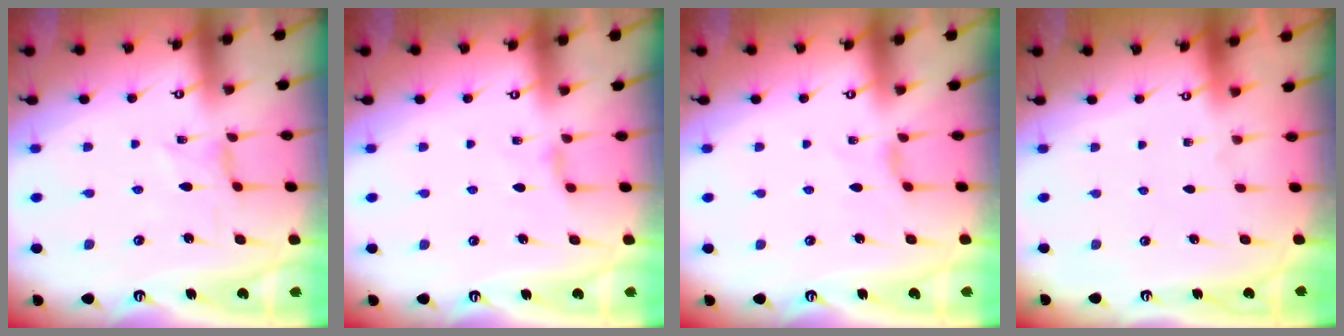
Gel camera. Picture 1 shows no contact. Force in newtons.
{"total": 2.3, "press": 2.2, "slide": 0.5}
{"total": 0.8, "press": 0.8, "slide": 0.3}
{"total": 0.0}